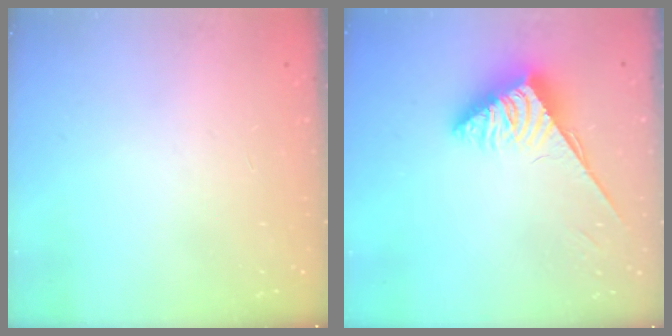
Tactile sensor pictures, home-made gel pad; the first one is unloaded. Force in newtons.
{"total": 4.0, "press": 3.9, "slide": 0.7}